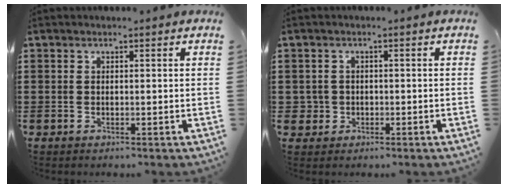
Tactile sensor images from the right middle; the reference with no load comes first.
{"total": 2.2, "force": [-0.5, 2.1, 0.3], "torque": [-0.015, 0.005, -0.014]}